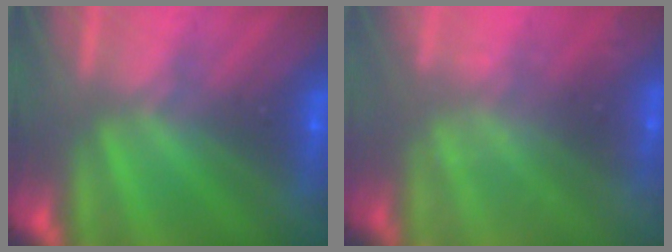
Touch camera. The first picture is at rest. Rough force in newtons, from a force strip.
{"total": 2.2}